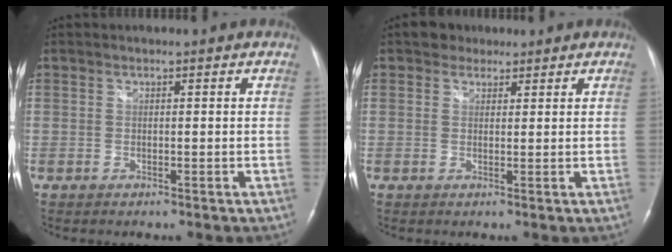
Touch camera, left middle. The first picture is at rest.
{"total": 2.5, "force": [1.7, 1.8, 0.2], "torque": [-0.003, 0.014, 0.025]}